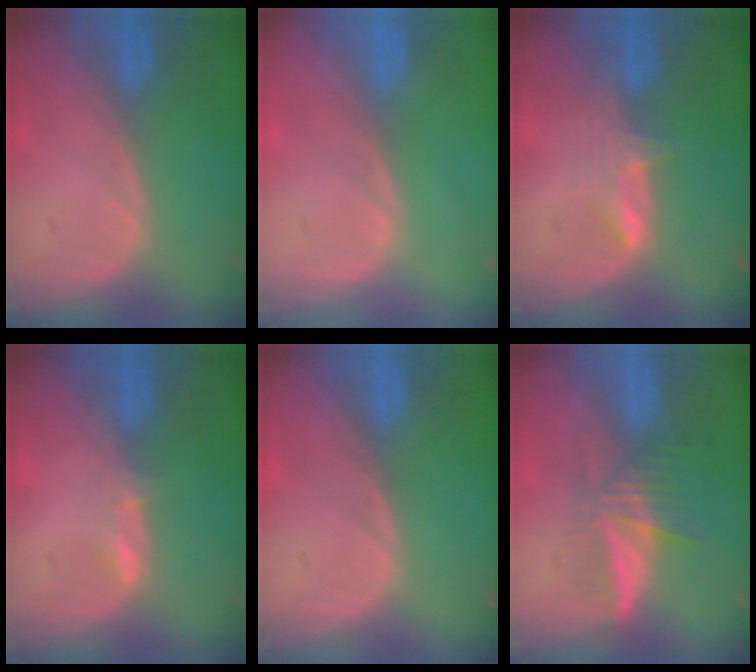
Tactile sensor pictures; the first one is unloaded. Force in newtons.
{"total": 0.0}
{"total": 2.9, "press": 2.9, "slide": 0.4}
{"total": 1.7, "press": 1.7, "slide": 0.6}
{"total": 0.0}
{"total": 6.0, "press": 5.4, "slide": 2.6}